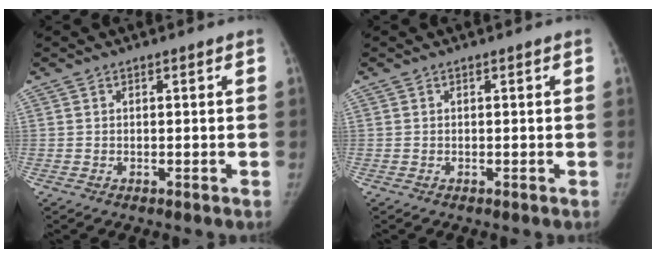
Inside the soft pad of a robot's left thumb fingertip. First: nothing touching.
{"total": 0.0}